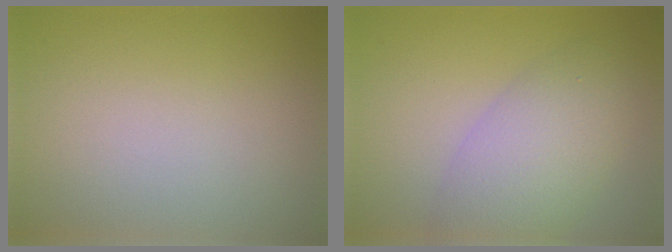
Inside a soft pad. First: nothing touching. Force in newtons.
{"total": 5.9, "press": 5.9, "slide": 0.4}